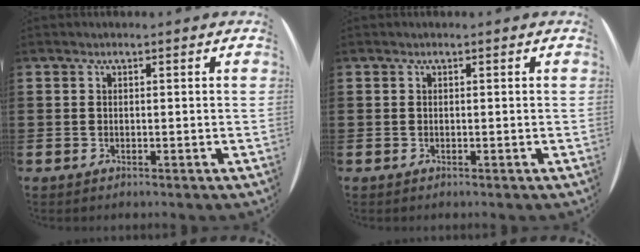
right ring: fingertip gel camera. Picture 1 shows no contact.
{"total": 0.0}